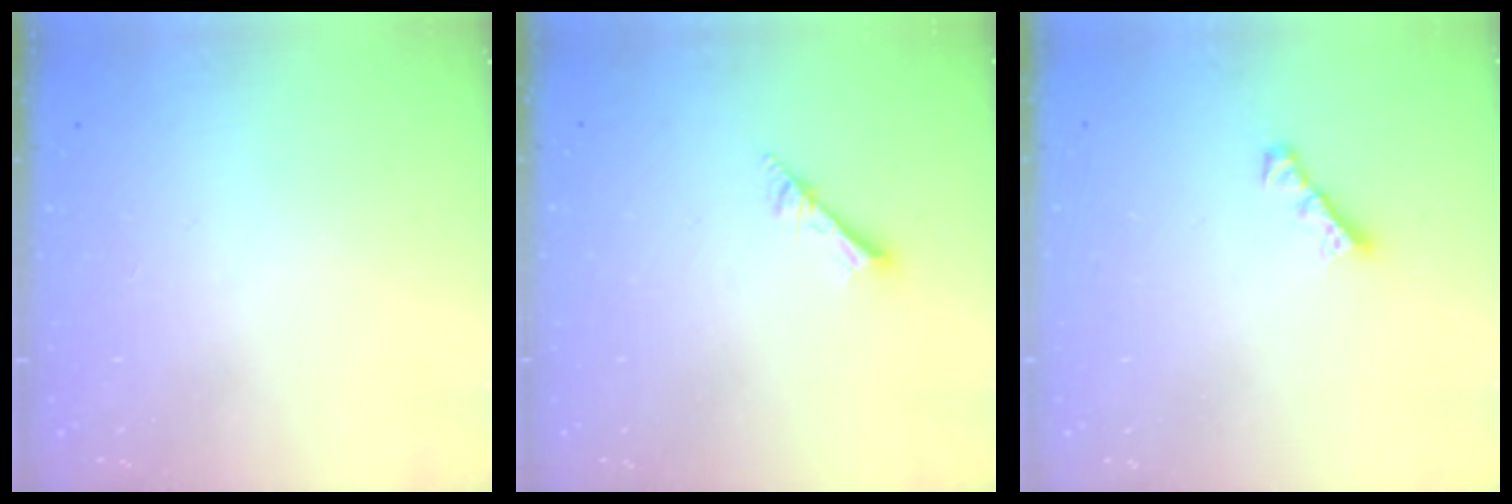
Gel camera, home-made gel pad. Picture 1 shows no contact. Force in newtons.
{"total": 1.7, "press": 1.6, "slide": 0.1}
{"total": 3.0, "press": 3.0, "slide": 0.3}